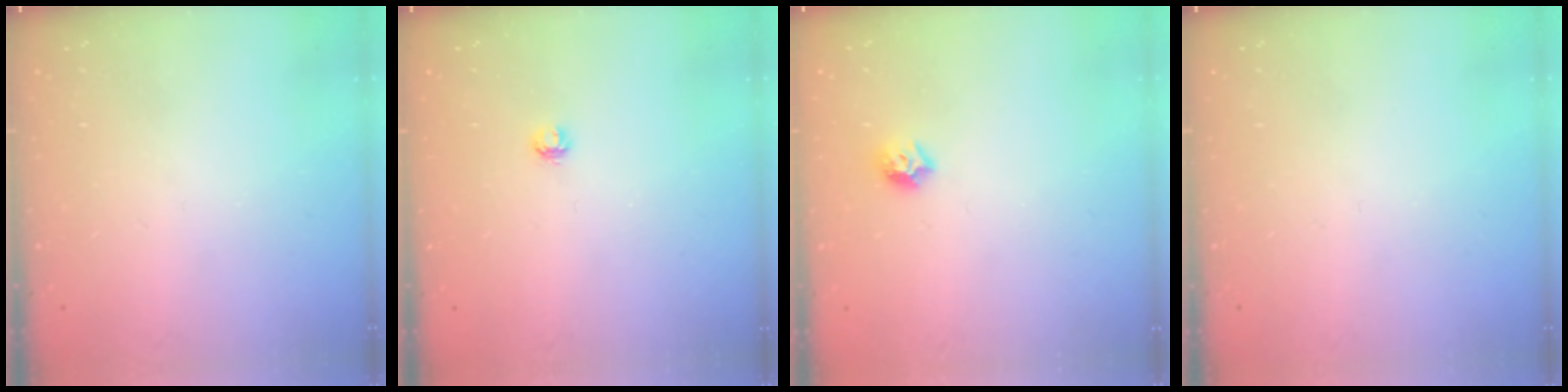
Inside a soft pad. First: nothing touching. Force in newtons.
{"total": 3.6, "press": 3.6, "slide": 0.3}
{"total": 6.7, "press": 6.6, "slide": 0.9}
{"total": 0.0}